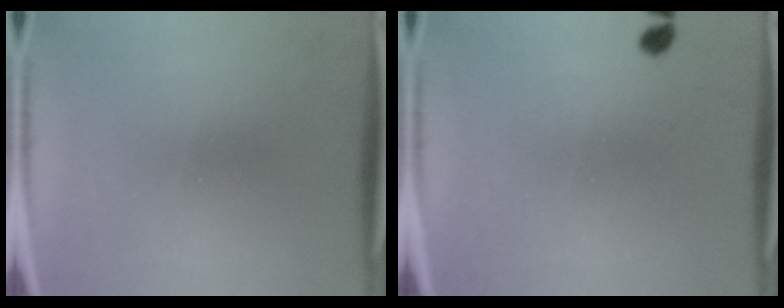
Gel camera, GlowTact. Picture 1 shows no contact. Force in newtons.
{"total": 1.2}